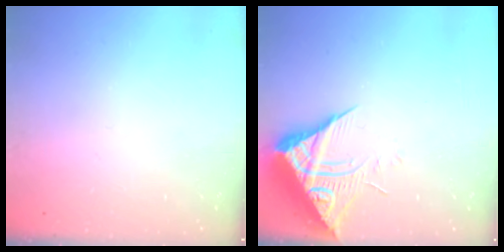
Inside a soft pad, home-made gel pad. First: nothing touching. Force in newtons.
{"total": 8.8, "press": 8.7, "slide": 0.9}